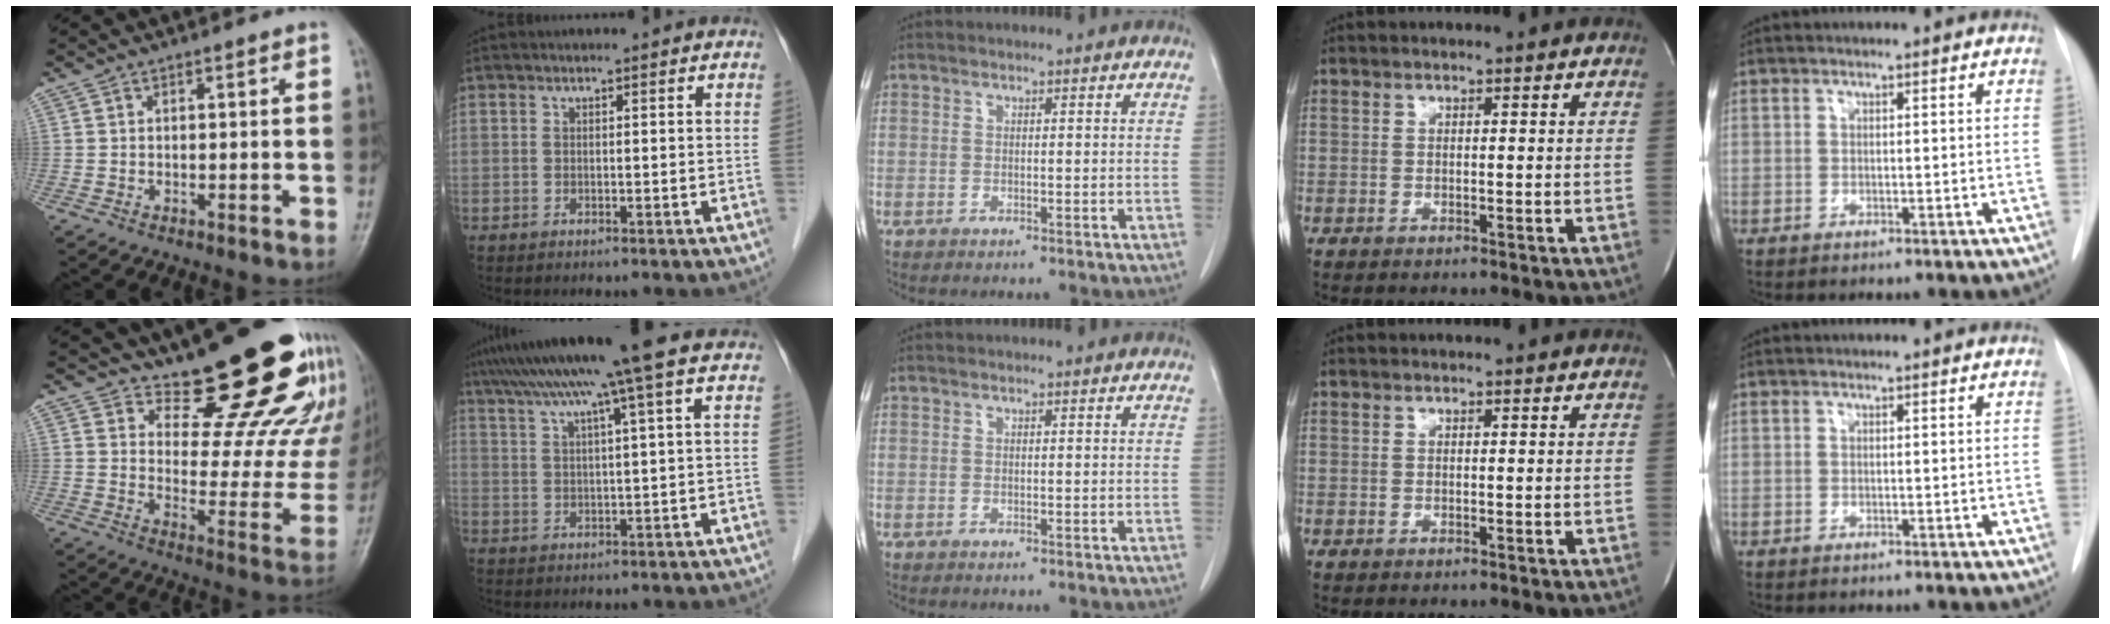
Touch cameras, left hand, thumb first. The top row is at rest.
{"thumb": {"total": 20.4, "force": [17.1, 6.1, 9.4], "torque": [-0.069, -0.151, 0.226]}, "index": {"total": 11.2, "force": [7.7, -1.5, 8.0], "torque": [-0.132, 0.028, 0.112]}}